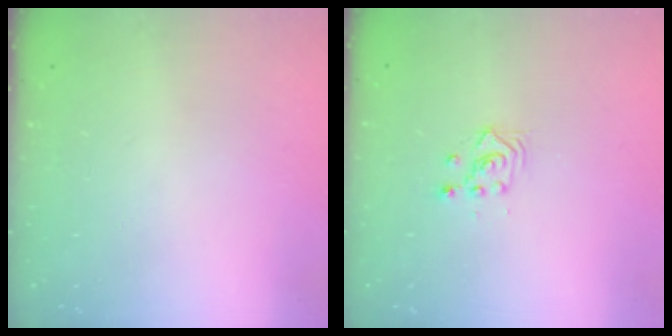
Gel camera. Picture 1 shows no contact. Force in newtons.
{"total": 2.3, "press": 2.3, "slide": 0.1}